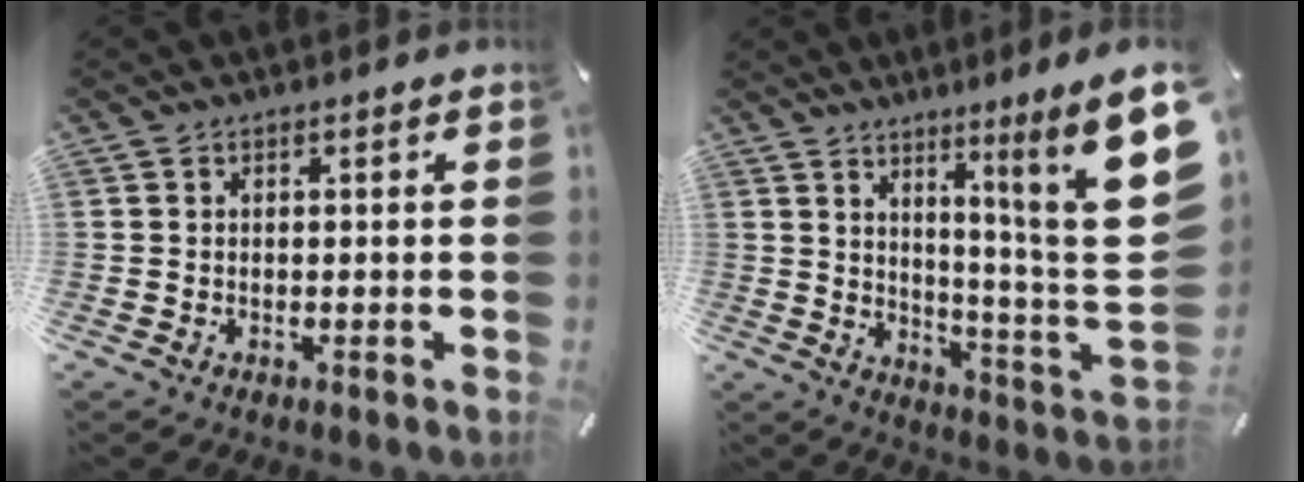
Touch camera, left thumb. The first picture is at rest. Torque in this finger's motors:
{"motor_torque": [2.59, 2.42, 0.73, -0.67, 0.38]}